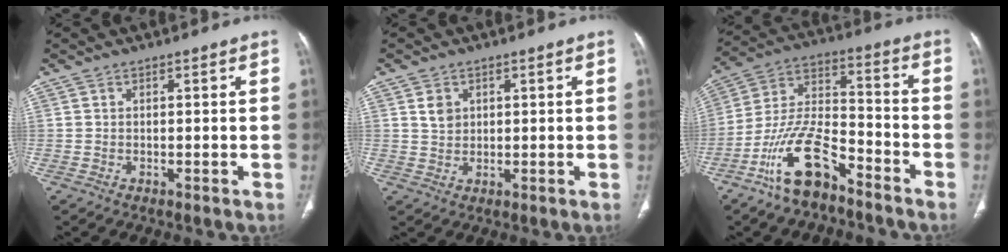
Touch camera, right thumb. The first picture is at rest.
{"total": 2.8, "force": [1.1, 2.3, 1.3], "torque": [-0.012, -0.008, 0.024]}
{"total": 13.8, "force": [-9.2, 5.4, 8.8], "torque": [-0.170, 0.073, -0.177]}